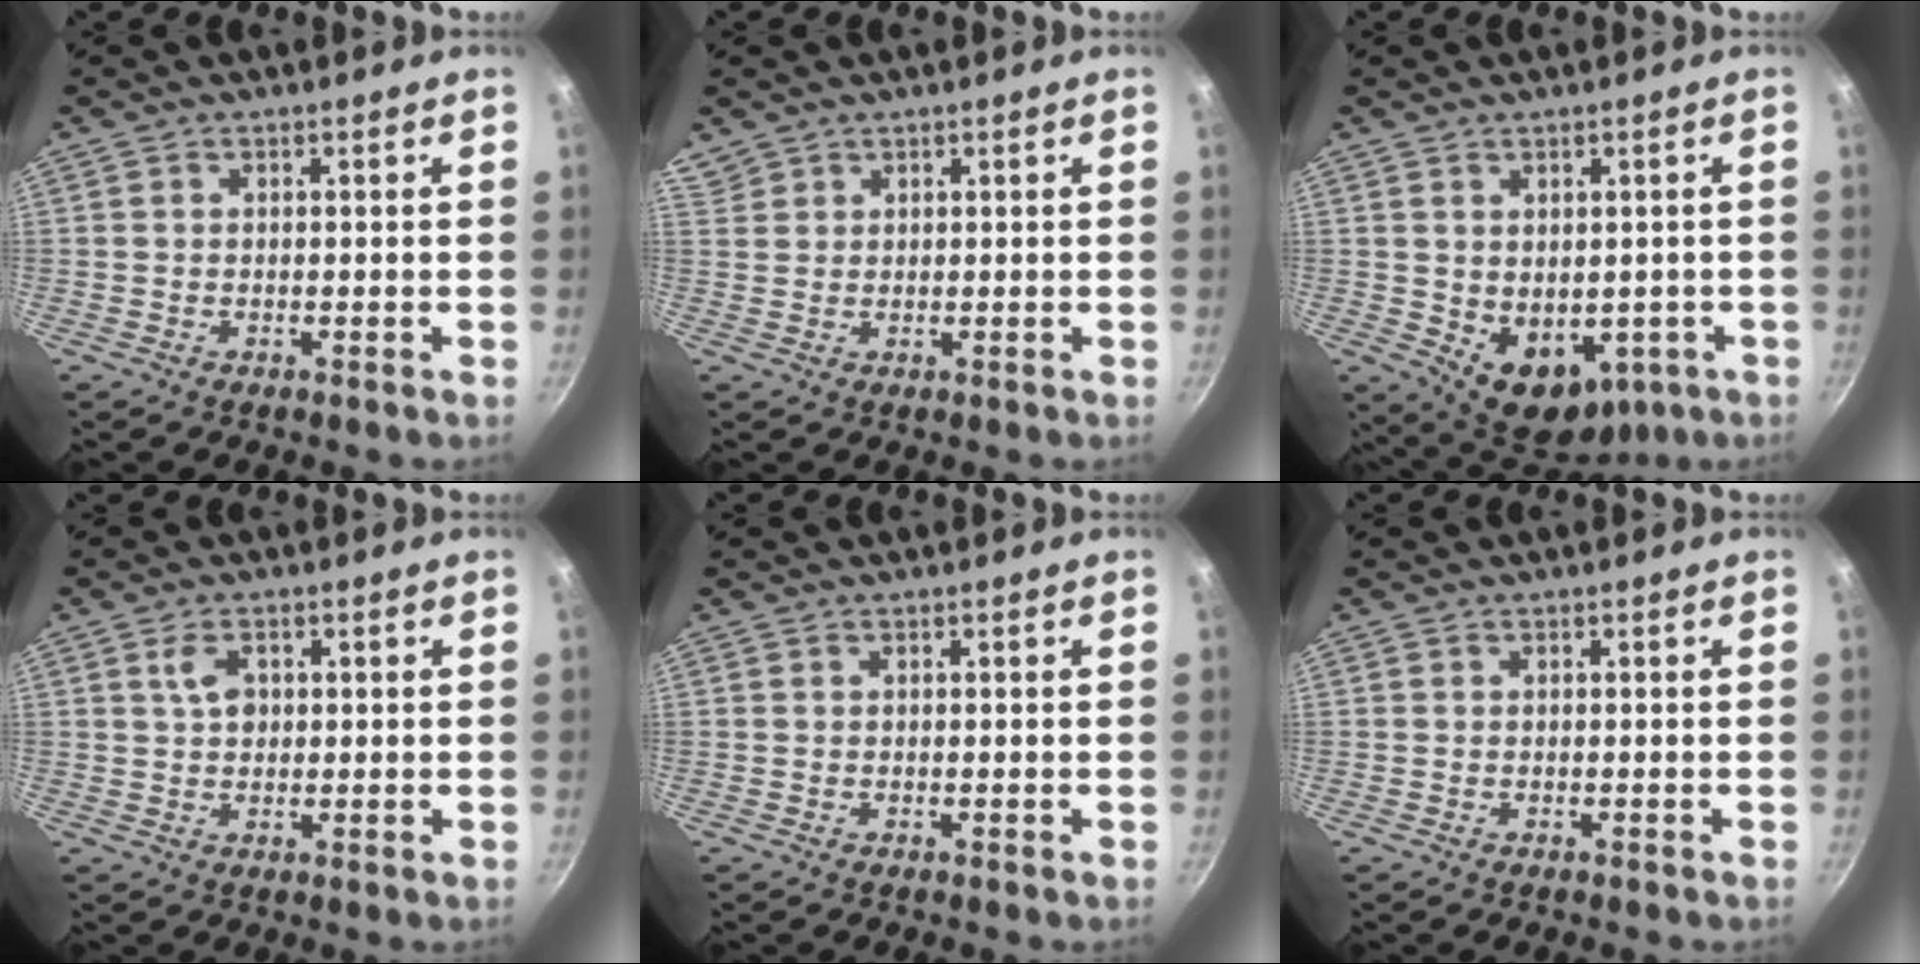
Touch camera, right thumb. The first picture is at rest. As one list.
[{"total": 3.2, "force": [2.4, 2.0, 0.6], "torque": [0.000, 0.008, 0.052]}, {"total": 11.2, "force": [-1.7, 7.9, 7.7], "torque": [-0.079, -0.011, 0.004]}, {"total": 3.5, "force": [1.0, 2.4, 2.4], "torque": [-0.032, 0.002, 0.015]}, {"total": 0.0}, {"total": 0.0}]